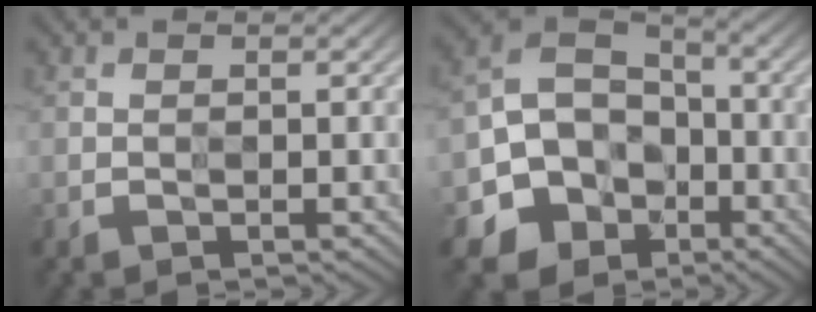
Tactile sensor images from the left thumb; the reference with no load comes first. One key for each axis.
{"total": 8.7, "fx": -3.3, "fy": 7.4, "fz": 3.1, "tx": -0.070, "ty": -0.009, "tz": -0.079}